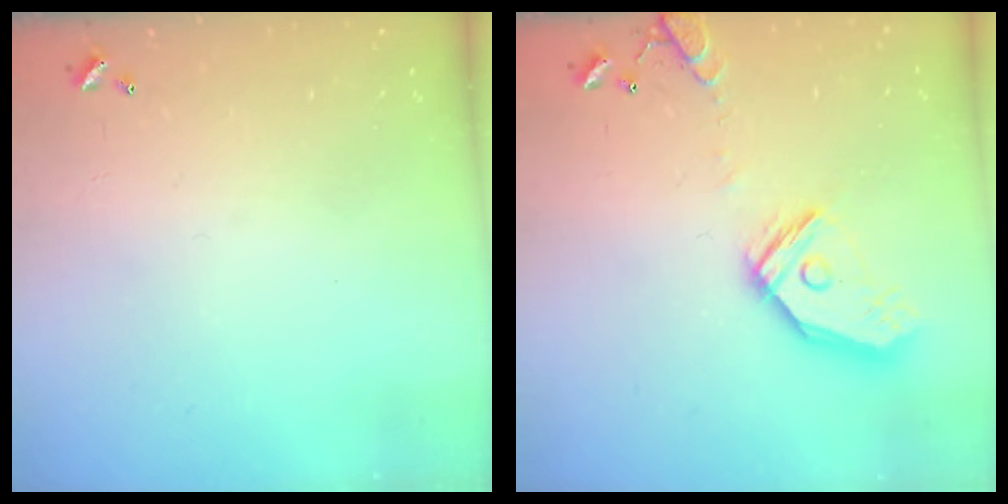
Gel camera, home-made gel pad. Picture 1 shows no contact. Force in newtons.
{"total": 16.3, "press": 16.1, "slide": 2.4}